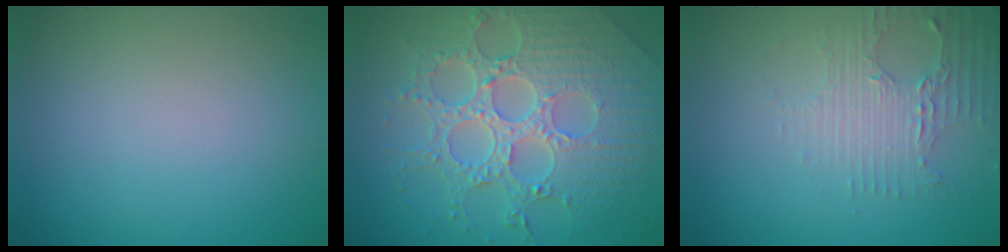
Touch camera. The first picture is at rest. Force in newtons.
{"total": 8.4, "press": 6.2, "slide": 5.7}
{"total": 3.5, "press": 2.6, "slide": 2.3}